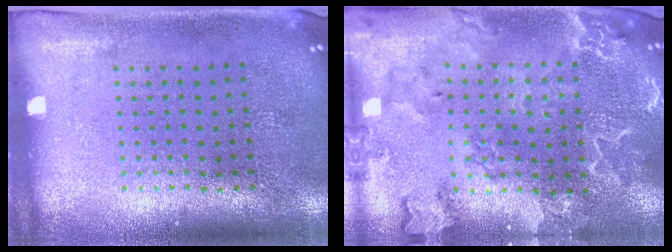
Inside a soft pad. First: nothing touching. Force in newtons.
{"total": 2.6, "press": 2.5, "slide": 0.9}